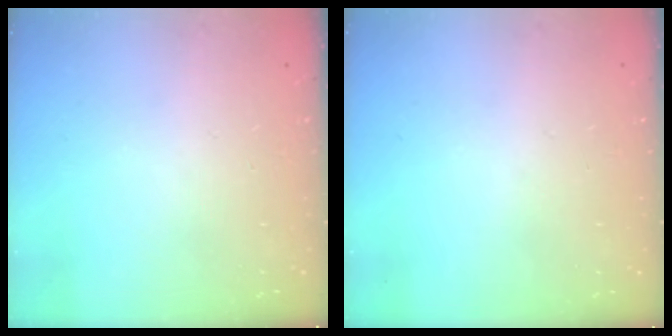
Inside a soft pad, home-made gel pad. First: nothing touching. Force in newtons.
{"total": 0.0}